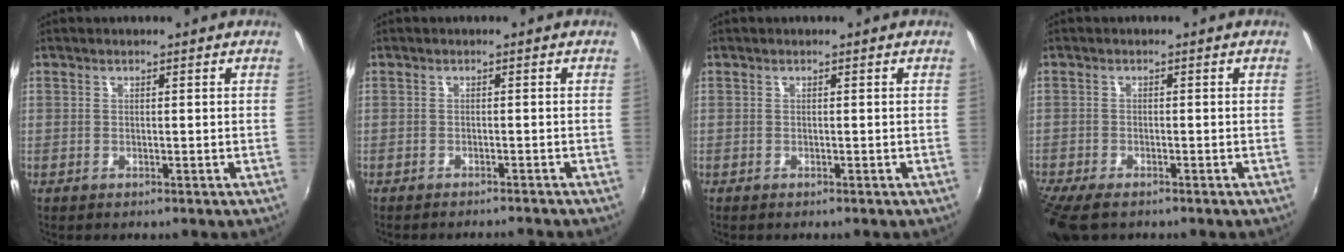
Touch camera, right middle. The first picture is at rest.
{"total": 3.6, "force": [-3.5, 0.2, 1.0], "torque": [-0.029, -0.009, -0.052]}
{"total": 0.0}
{"total": 7.3, "force": [-5.6, 2.3, 4.0], "torque": [-0.102, -0.038, -0.106]}